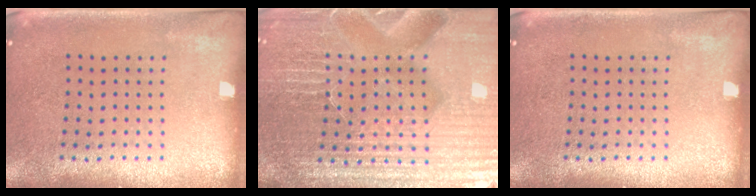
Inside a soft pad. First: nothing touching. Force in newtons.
{"total": 6.1, "press": 5.5, "slide": 2.7}
{"total": 0.0}